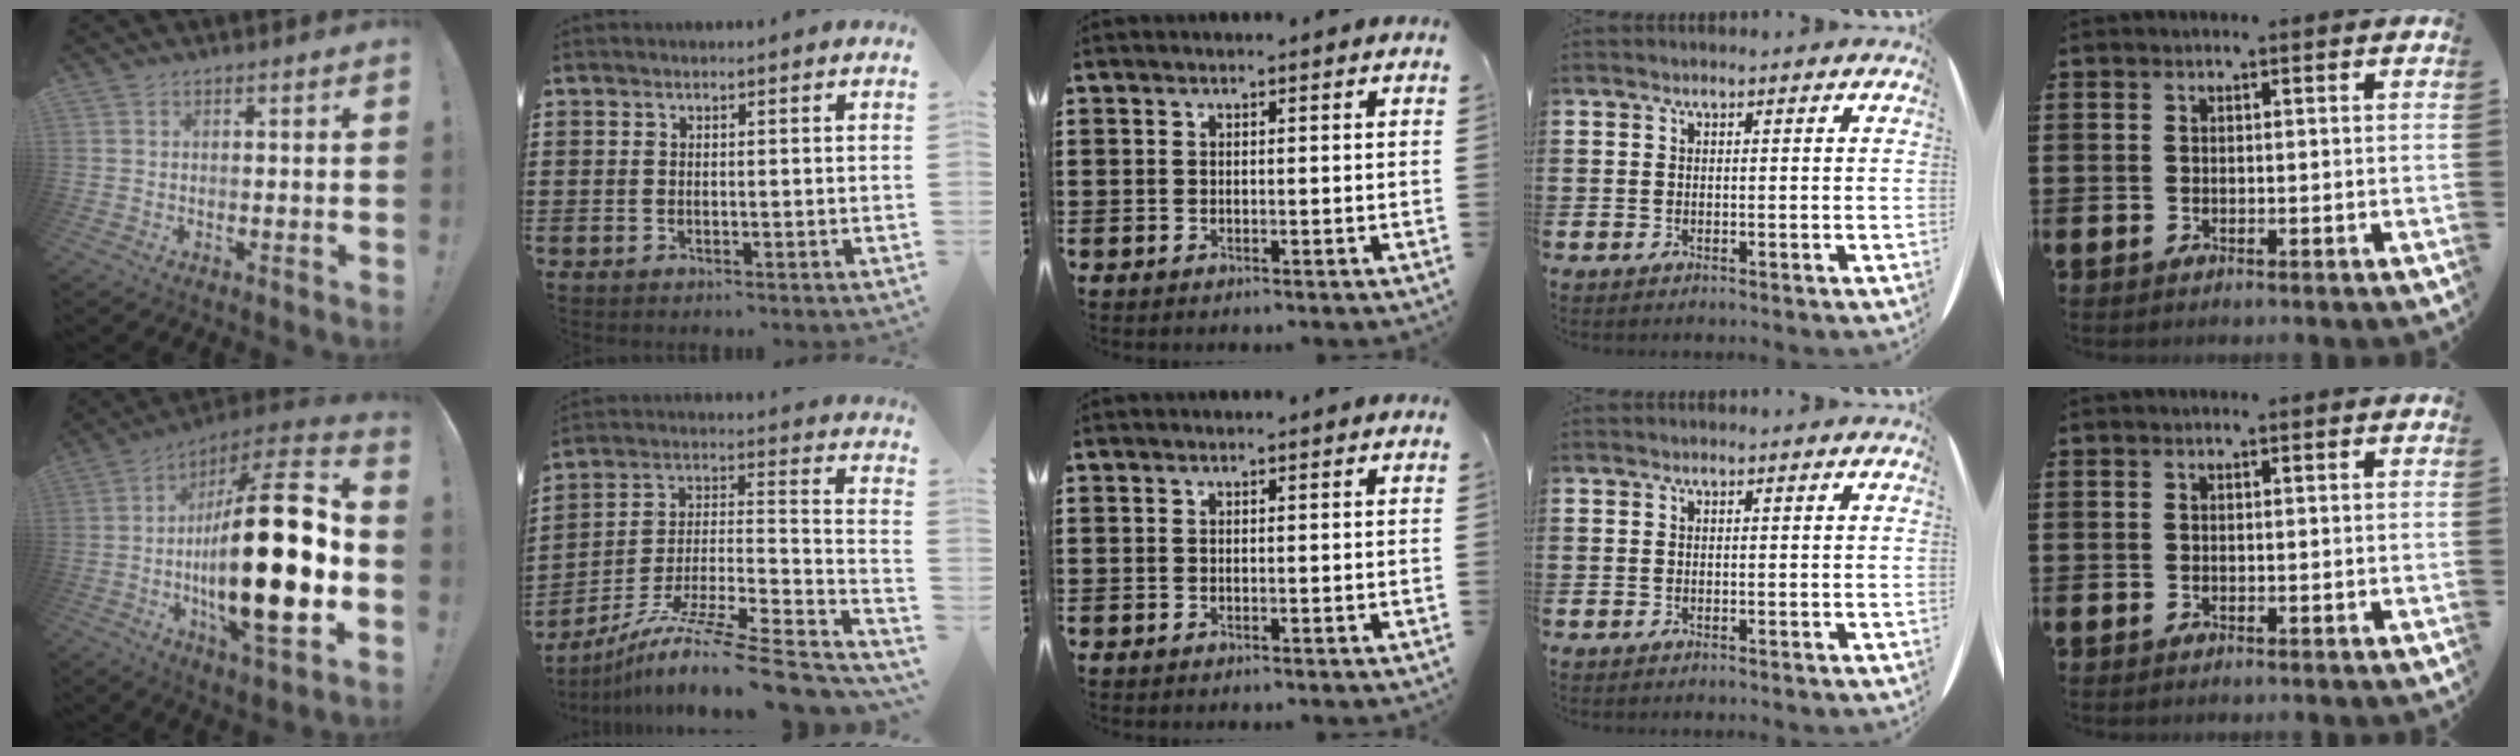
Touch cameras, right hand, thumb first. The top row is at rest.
{"thumb": {"total": 30.7, "force": [-3.7, 9.5, 29.0], "torque": [-0.494, 0.010, -0.065]}, "index": {"total": 11.9, "force": [-9.0, 0.8, 7.8], "torque": [-0.132, 0.004, -0.168]}}